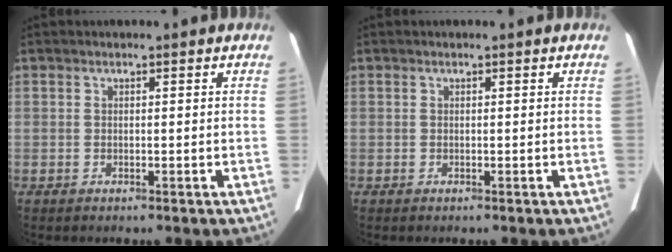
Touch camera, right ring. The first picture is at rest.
{"total": 0.0}